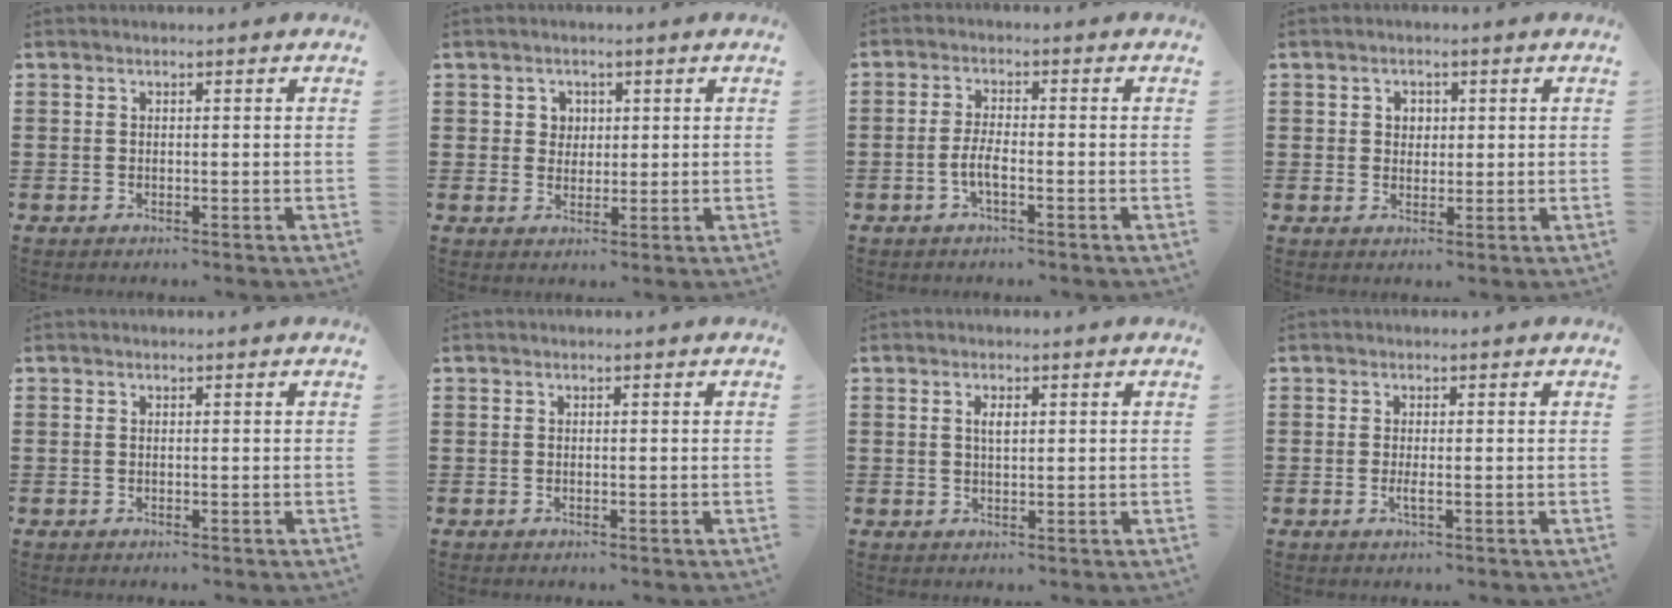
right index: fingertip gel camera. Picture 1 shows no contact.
{"total": 2.5, "force": [0.7, 2.4, 0.6], "torque": [-0.022, 0.011, 0.010]}
{"total": 3.2, "force": [-1.3, 0.7, 2.9], "torque": [-0.064, -0.002, -0.028]}
{"total": 2.0, "force": [0.5, 1.7, 0.8], "torque": [-0.021, 0.012, 0.007]}
{"total": 0.0}
{"total": 0.0}
{"total": 1.9, "force": [0.4, 0.7, 1.7], "torque": [-0.035, 0.004, 0.006]}
{"total": 1.4, "force": [-0.4, 0.3, 1.4], "torque": [-0.033, -0.004, -0.009]}